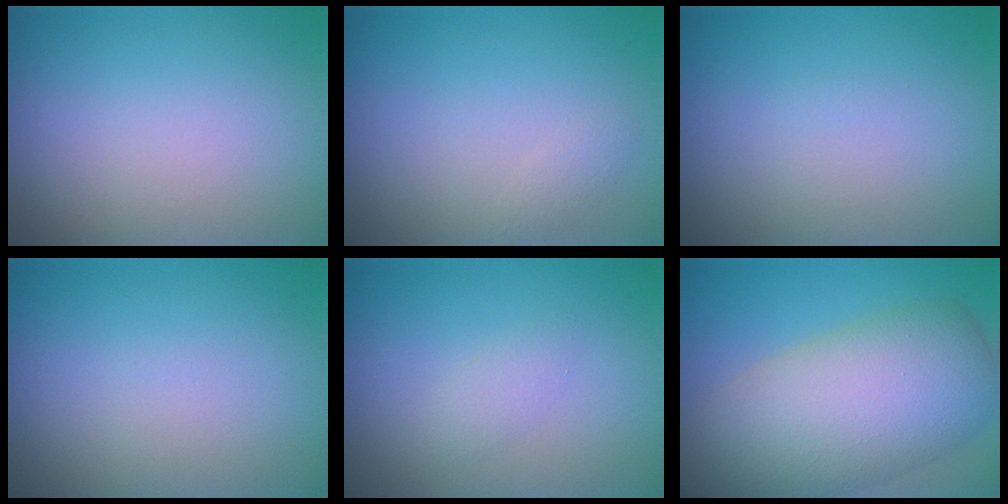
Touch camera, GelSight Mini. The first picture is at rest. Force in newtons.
{"total": 0.7, "press": 0.7, "slide": 0.0}
{"total": 0.0}
{"total": 0.0}
{"total": 1.1, "press": 1.1, "slide": 0.1}
{"total": 11.0, "press": 10.9, "slide": 0.6}